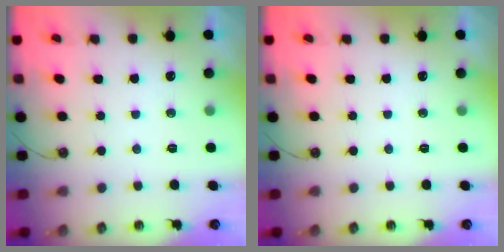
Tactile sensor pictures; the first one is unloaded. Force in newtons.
{"total": 0.0}